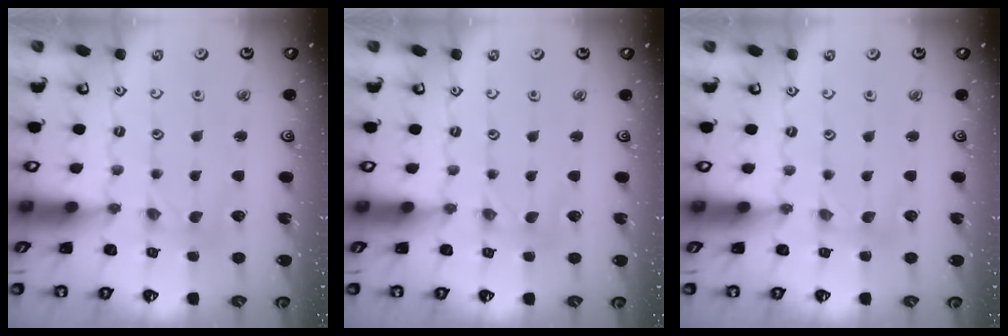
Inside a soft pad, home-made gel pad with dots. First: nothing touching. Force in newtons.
{"total": 0.0}
{"total": 2.1, "press": 2.1, "slide": 0.4}